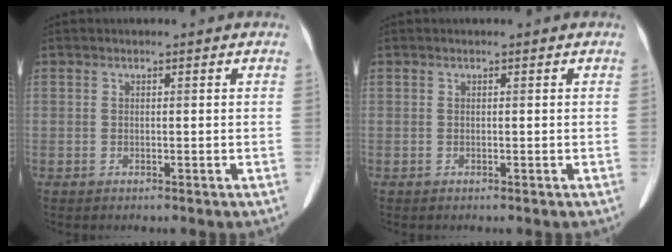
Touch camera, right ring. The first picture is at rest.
{"total": 0.0}